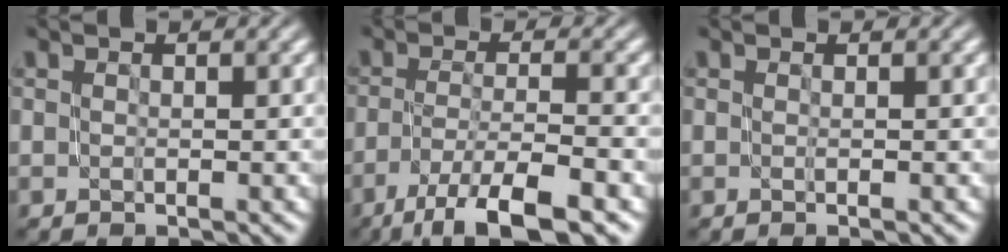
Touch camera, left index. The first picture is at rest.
{"total": 7.5, "force": [-4.9, 1.5, 5.5], "torque": [-0.091, 0.000, -0.089]}
{"total": 0.9, "force": [-0.1, 0.3, 0.8], "torque": [-0.008, -0.006, -0.006]}